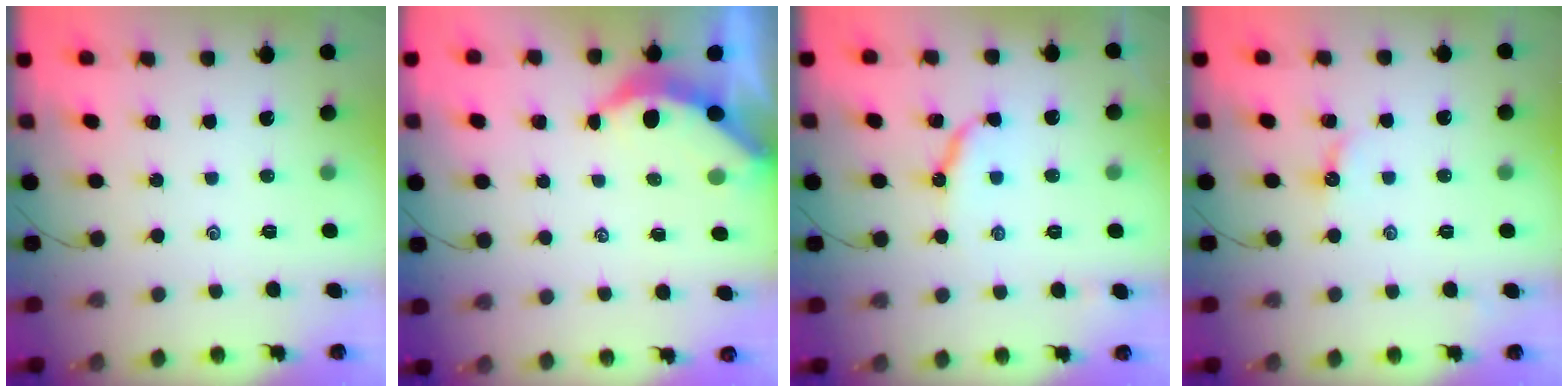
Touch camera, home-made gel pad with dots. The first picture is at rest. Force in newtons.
{"total": 3.6, "press": 3.6, "slide": 0.4}
{"total": 8.2, "press": 8.2, "slide": 0.8}
{"total": 3.6, "press": 3.6, "slide": 0.3}